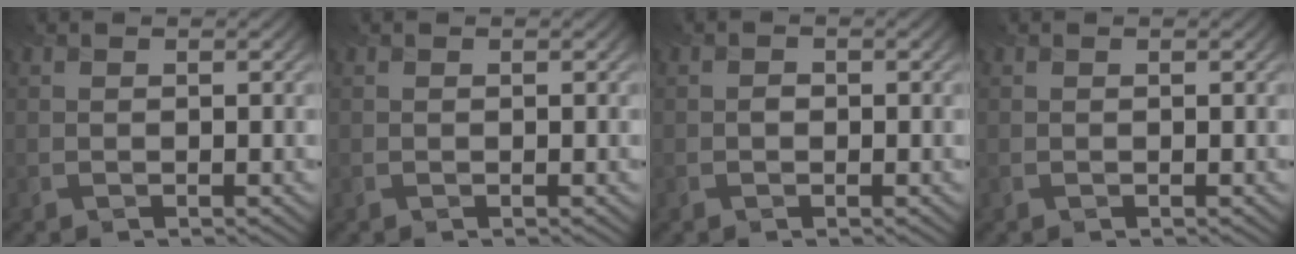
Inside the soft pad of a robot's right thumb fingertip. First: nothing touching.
{"total": 0.0}
{"total": 0.7, "force": [-0.2, 0.6, 0.4], "torque": [-0.005, -0.002, -0.005]}
{"total": 0.0}